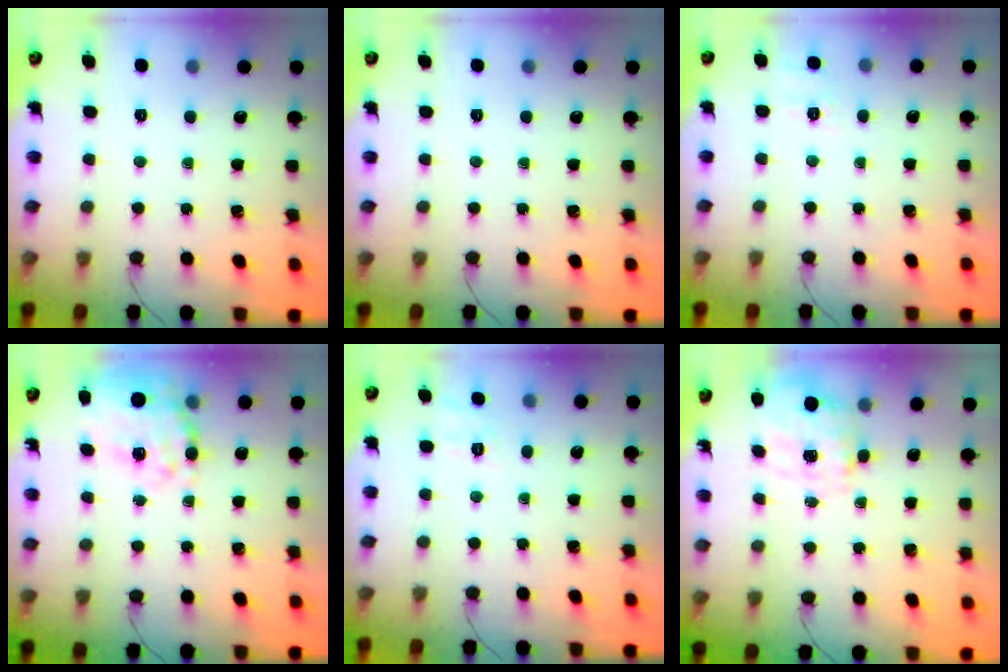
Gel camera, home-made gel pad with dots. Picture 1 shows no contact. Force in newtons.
{"total": 0.0}
{"total": 7.6, "press": 7.3, "slide": 2.1}
{"total": 12.1, "press": 11.4, "slide": 3.9}
{"total": 2.5, "press": 1.8, "slide": 1.8}
{"total": 3.5, "press": 3.4, "slide": 0.9}